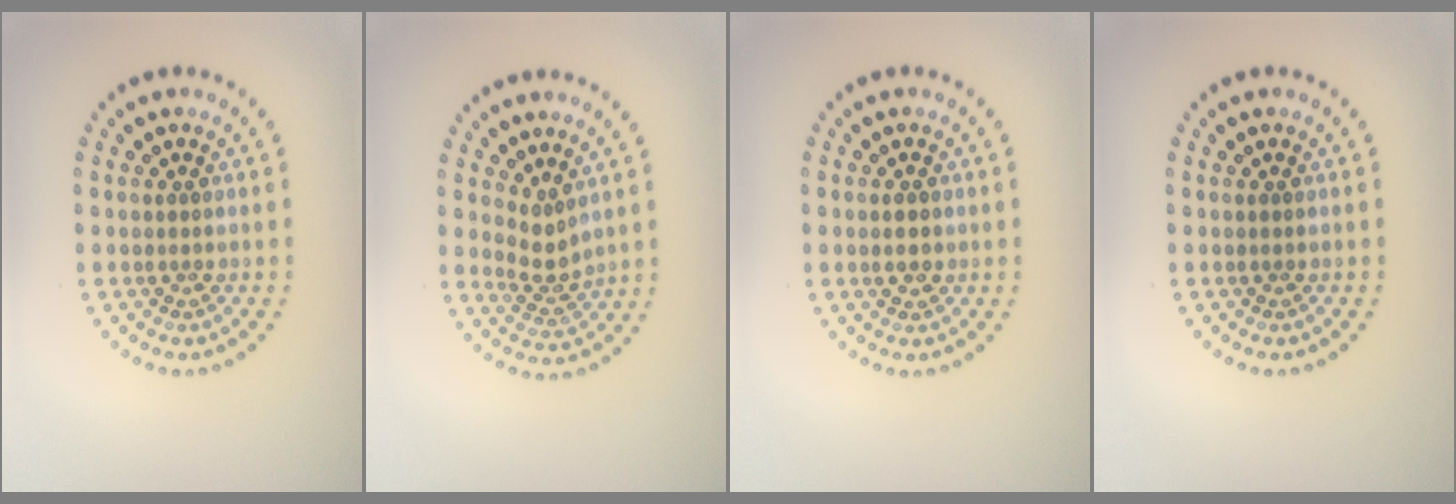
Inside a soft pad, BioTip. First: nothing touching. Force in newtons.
{"total": 2.1, "press": 1.5, "slide": 1.6}
{"total": 1.1, "press": 1.1, "slide": 0.1}
{"total": 0.0}